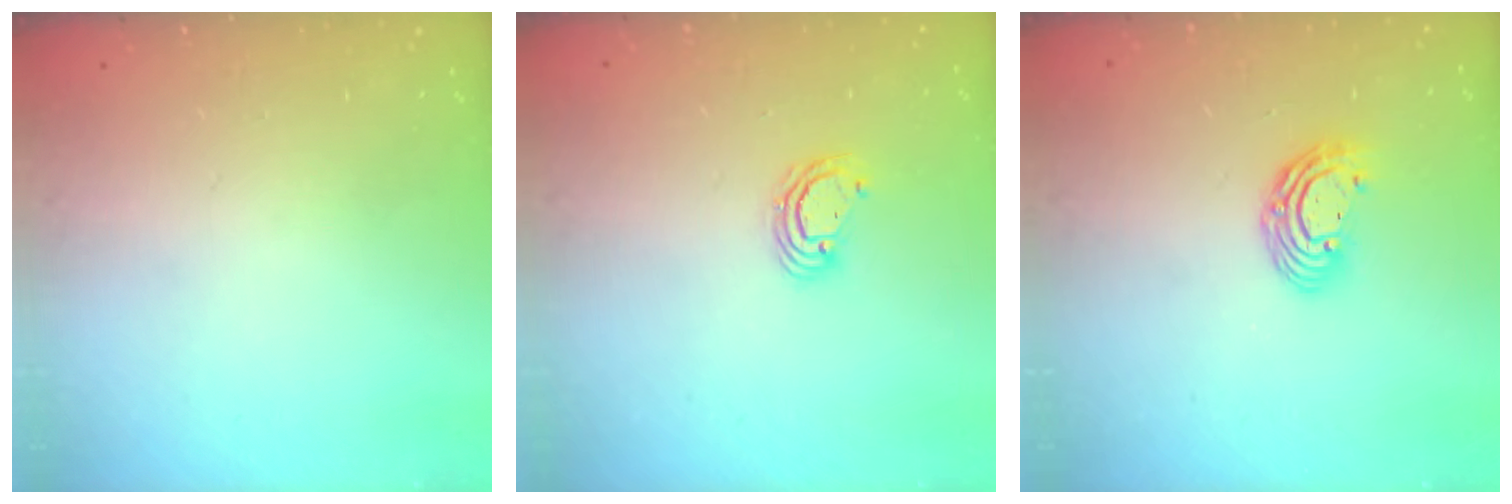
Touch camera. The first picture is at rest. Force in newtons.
{"total": 4.5, "press": 4.5, "slide": 0.1}
{"total": 8.7, "press": 8.6, "slide": 1.2}